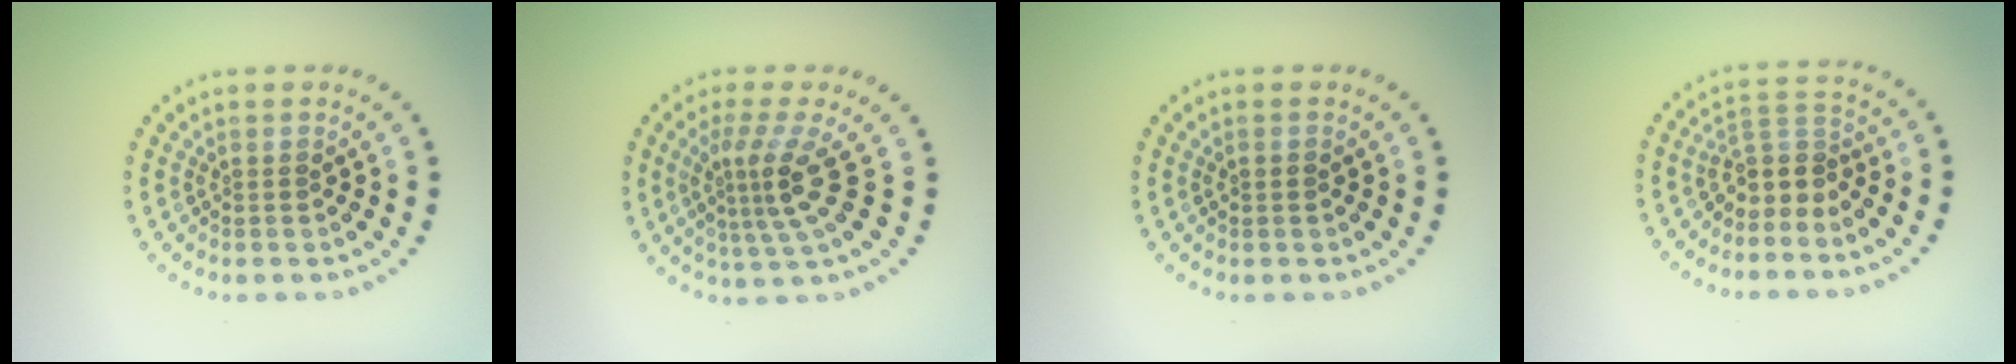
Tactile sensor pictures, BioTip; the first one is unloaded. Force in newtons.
{"total": 3.9, "press": 2.7, "slide": 2.8}
{"total": 0.8, "press": 0.8, "slide": 0.2}
{"total": 3.0, "press": 2.2, "slide": 2.0}